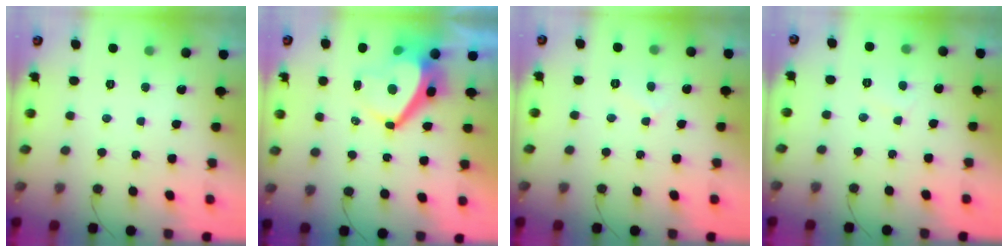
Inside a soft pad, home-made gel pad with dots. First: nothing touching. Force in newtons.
{"total": 7.1, "press": 7.0, "slide": 0.8}
{"total": 2.8, "press": 2.8, "slide": 0.3}
{"total": 2.8, "press": 2.8, "slide": 0.3}